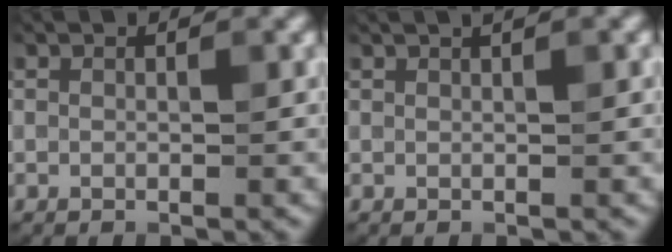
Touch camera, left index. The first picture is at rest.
{"total": 2.8, "force": [1.6, 1.1, 2.0], "torque": [-0.012, 0.007, 0.003]}